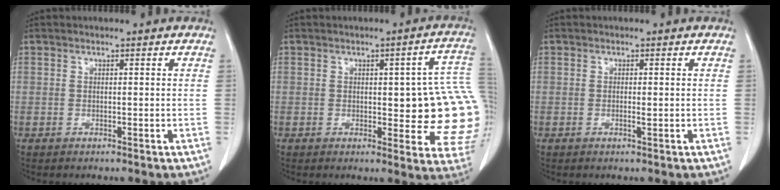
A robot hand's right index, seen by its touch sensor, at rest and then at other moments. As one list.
[{"total": 15.1, "force": [0.4, 4.5, 14.4], "torque": [-0.128, 0.010, 0.007]}, {"total": 0.8, "force": [-0.2, 0.1, 0.8], "torque": [-0.016, -0.001, -0.001]}]